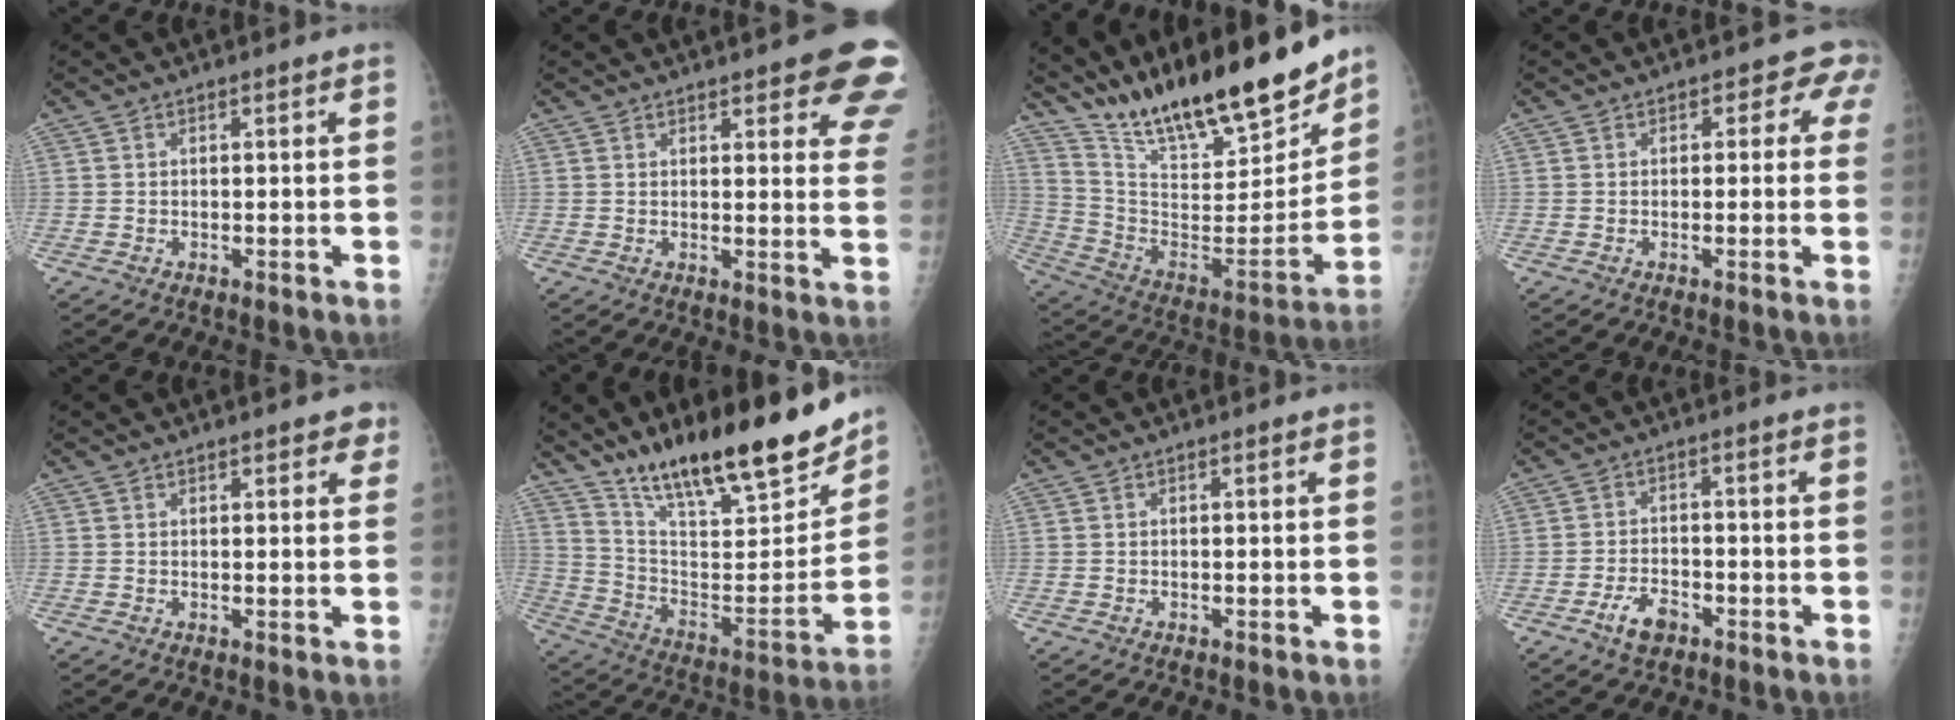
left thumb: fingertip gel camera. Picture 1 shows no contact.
{"total": 12.9, "force": [8.6, 3.9, 8.7], "torque": [-0.070, -0.036, 0.084]}
{"total": 25.6, "force": [20.9, 6.0, 13.5], "torque": [-0.193, -0.104, 0.350]}
{"total": 3.2, "force": [1.2, 2.5, 1.5], "torque": [0.022, 0.003, -0.004]}
{"total": 3.0, "force": [2.1, 1.4, 1.6], "torque": [0.006, -0.007, 0.022]}
{"total": 25.3, "force": [18.9, 6.2, 15.6], "torque": [-0.216, -0.083, 0.314]}
{"total": 0.0}
{"total": 4.8, "force": [-2.9, 2.6, 2.9], "torque": [-0.049, 0.019, -0.050]}